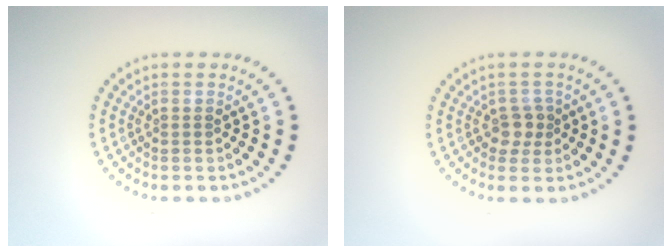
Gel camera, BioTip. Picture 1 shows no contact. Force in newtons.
{"total": 1.8, "press": 1.4, "slide": 1.0}